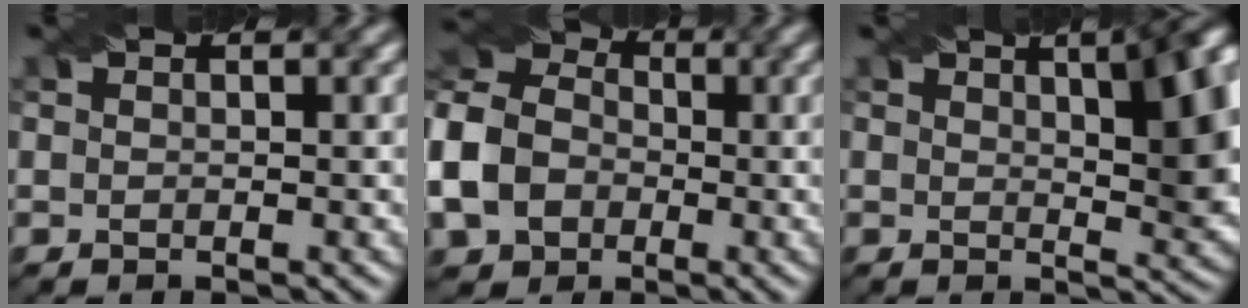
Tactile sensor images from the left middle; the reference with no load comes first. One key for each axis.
{"total": 9.7, "fx": -2.8, "fy": 7.5, "fz": 5.4, "tx": -0.123, "ty": -0.009, "tz": -0.059}
{"total": 10.5, "fx": 3.2, "fy": 4.3, "fz": 9.0, "tx": -0.067, "ty": 0.021, "tz": 0.040}